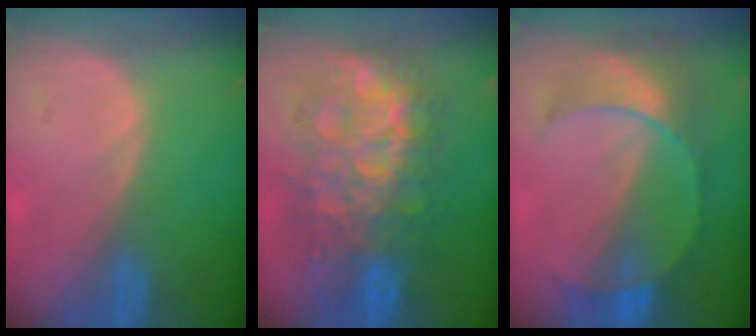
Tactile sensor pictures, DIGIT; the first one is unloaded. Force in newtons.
{"total": 12.4, "press": 12.3, "slide": 1.3}
{"total": 7.3, "press": 7.3, "slide": 0.2}